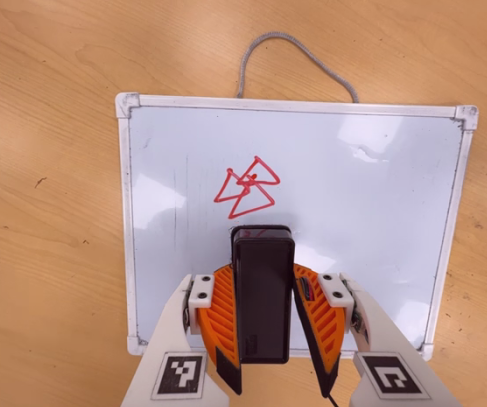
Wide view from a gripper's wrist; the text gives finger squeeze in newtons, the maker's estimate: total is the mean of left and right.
{"total": 5.2, "left": 4.3, "right": 6.1}